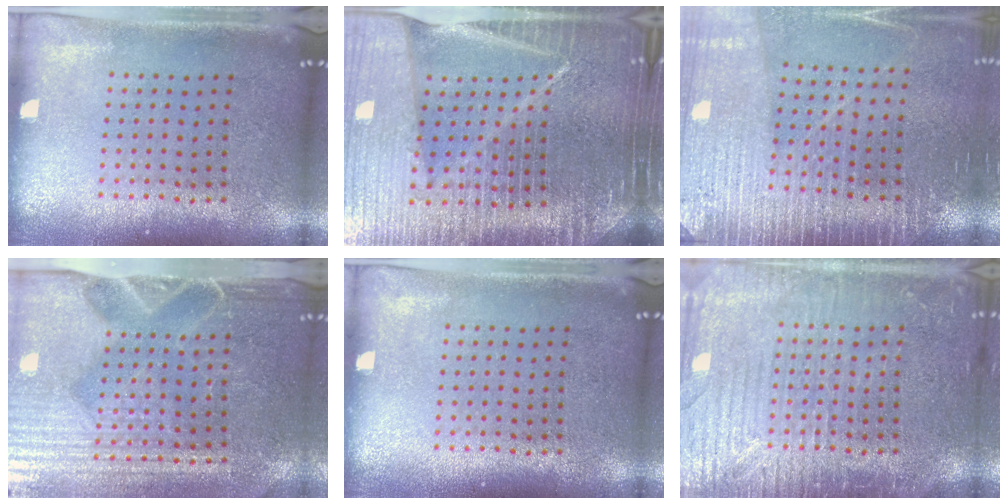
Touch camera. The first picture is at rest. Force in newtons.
{"total": 7.3, "press": 6.2, "slide": 3.9}
{"total": 3.2, "press": 3.2, "slide": 0.2}
{"total": 4.6, "press": 4.2, "slide": 1.8}
{"total": 0.0}
{"total": 5.1, "press": 5.1, "slide": 0.7}